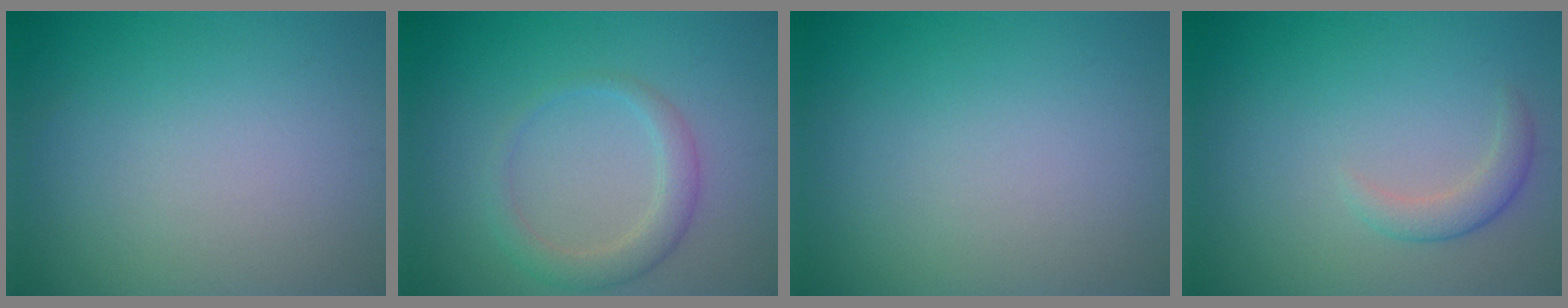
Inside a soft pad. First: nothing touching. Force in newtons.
{"total": 2.6, "press": 2.6, "slide": 0.4}
{"total": 0.0}
{"total": 1.9, "press": 1.9, "slide": 0.2}